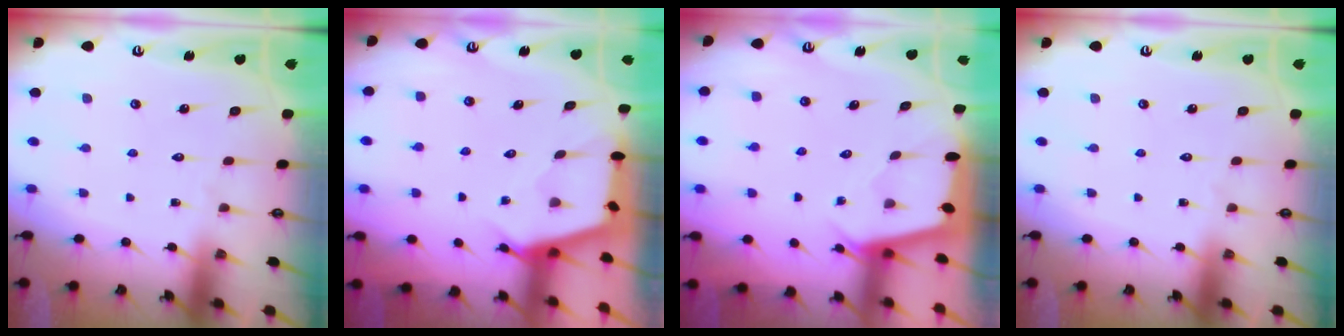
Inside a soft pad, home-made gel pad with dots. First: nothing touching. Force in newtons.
{"total": 2.7, "press": 2.7, "slide": 0.3}
{"total": 2.0, "press": 2.0, "slide": 0.3}
{"total": 0.0}